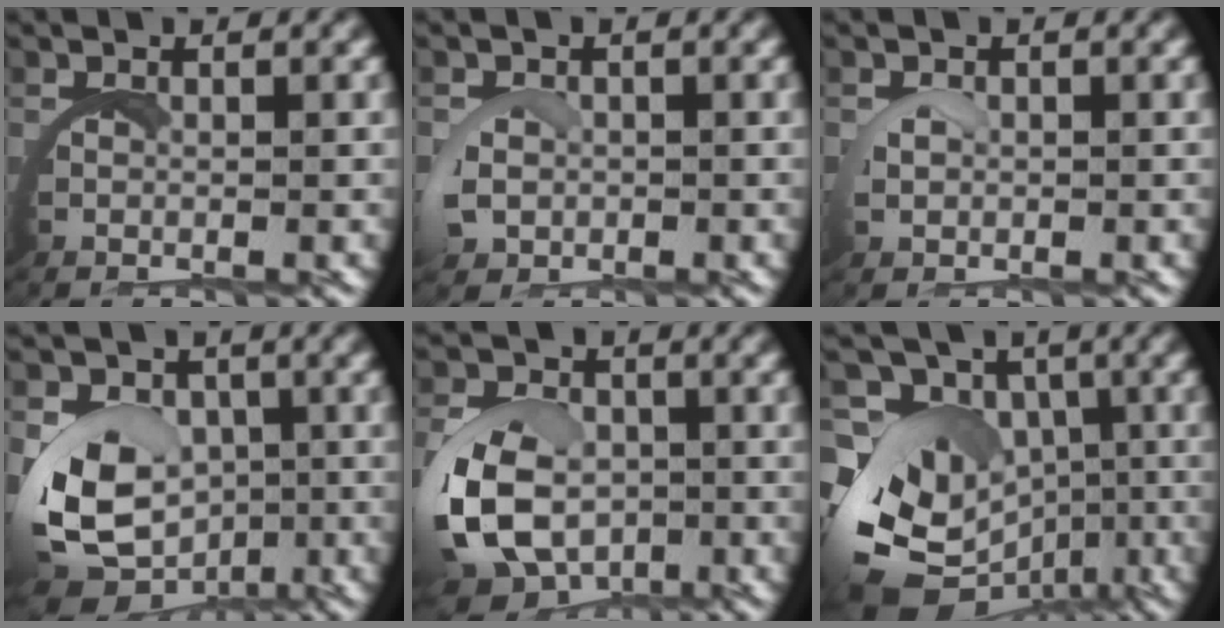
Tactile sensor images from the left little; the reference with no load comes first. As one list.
[{"total": 1.4, "force": [0.2, 1.0, 1.0], "torque": [-0.043, -0.005, 0.005]}, {"total": 0.8, "force": [0.7, 0.1, 0.4], "torque": [-0.028, -0.006, 0.016]}, {"total": 8.5, "force": [-1.7, 6.7, 5.0], "torque": [-0.124, -0.043, -0.013]}, {"total": 9.7, "force": [-2.2, 8.2, 4.7], "torque": [-0.127, -0.039, -0.029]}, {"total": 12.9, "force": [-3.8, 10.3, 6.8], "torque": [-0.149, -0.066, -0.045]}]